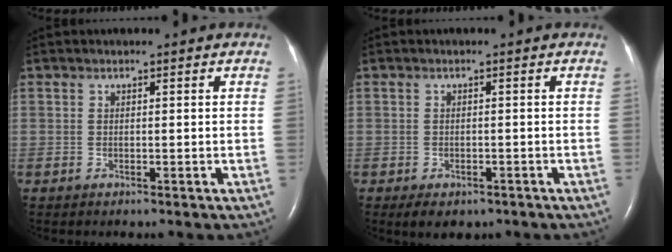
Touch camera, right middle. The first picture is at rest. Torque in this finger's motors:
{"motor_torque": [0.35, -0.30, 0.02, 0.01]}